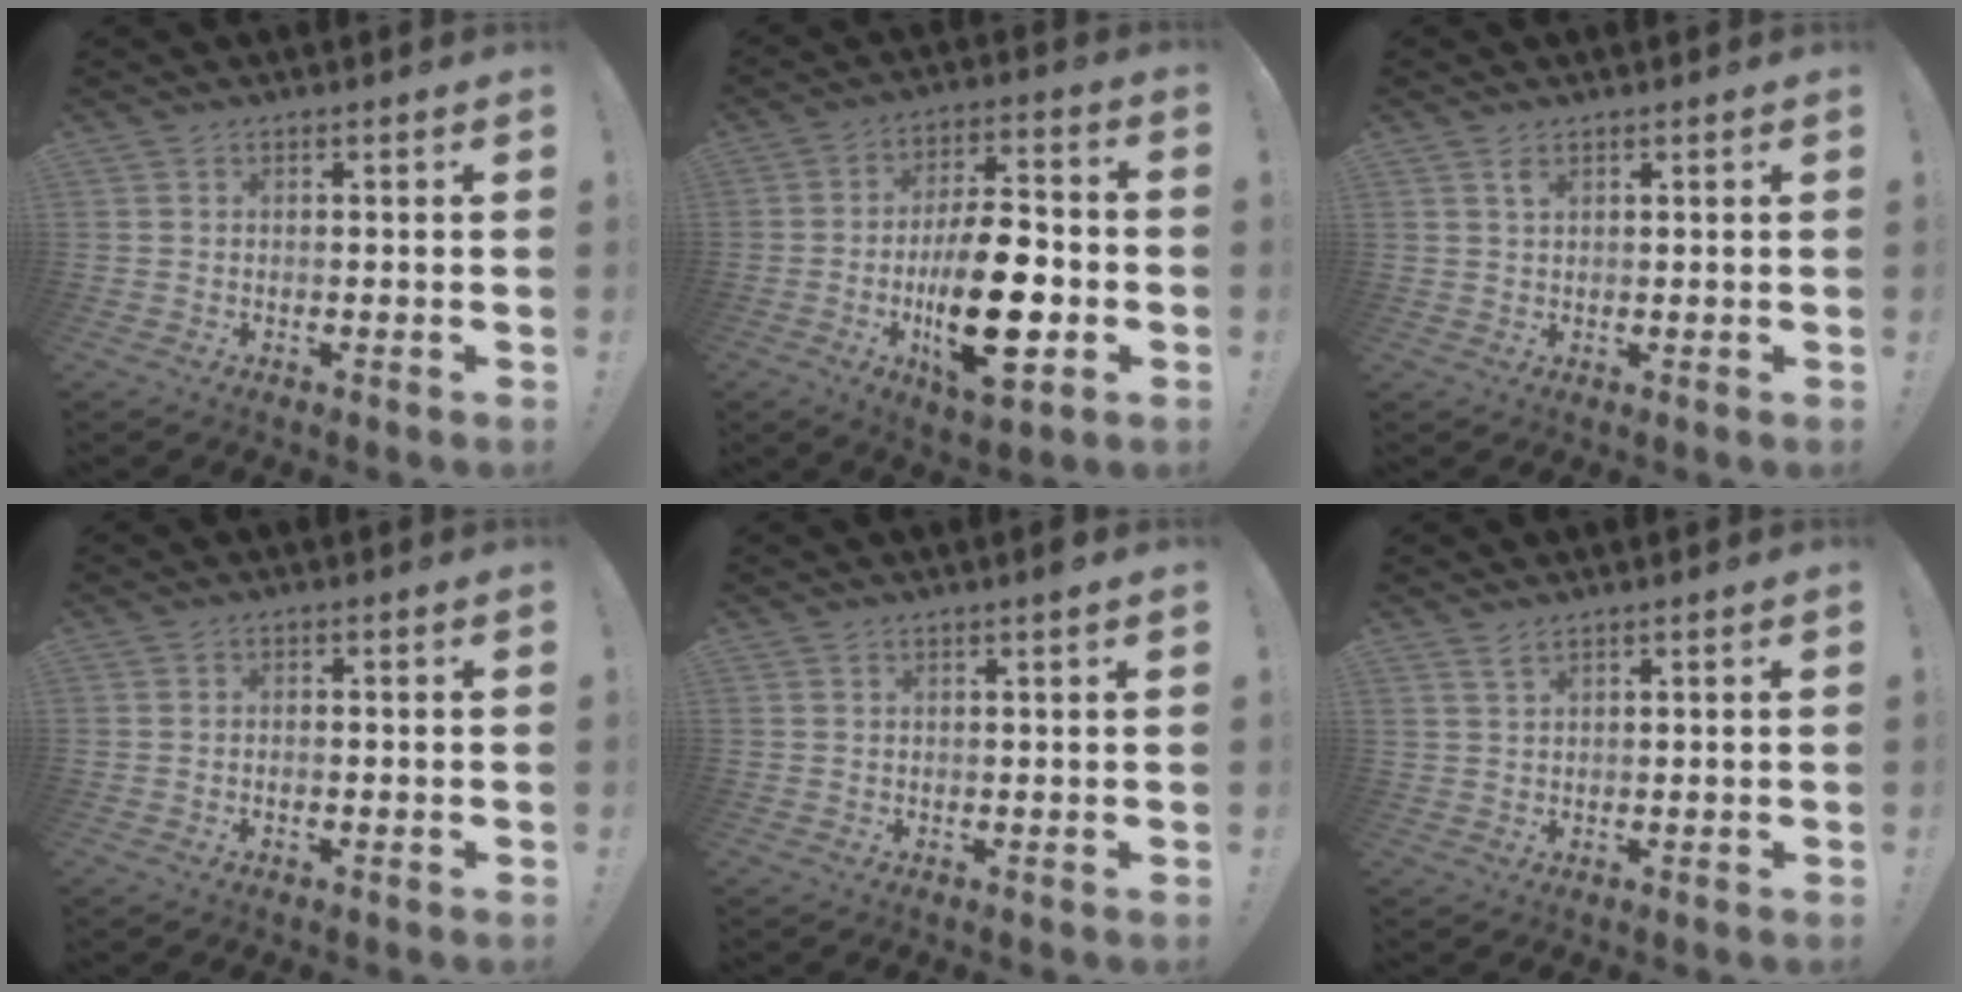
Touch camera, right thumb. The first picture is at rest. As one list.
[{"total": 20.1, "force": [-4.8, 8.7, 17.5], "torque": [-0.299, 0.012, -0.071]}, {"total": 1.9, "force": [1.1, 0.8, 1.3], "torque": [-0.012, -0.007, 0.016]}, {"total": 1.1, "force": [-0.6, 0.4, 0.8], "torque": [-0.022, 0.003, -0.010]}, {"total": 1.6, "force": [0.8, -0.2, 1.3], "torque": [-0.018, -0.003, 0.012]}, {"total": 2.3, "force": [1.7, 0.6, 1.4], "torque": [-0.030, -0.005, 0.033]}]